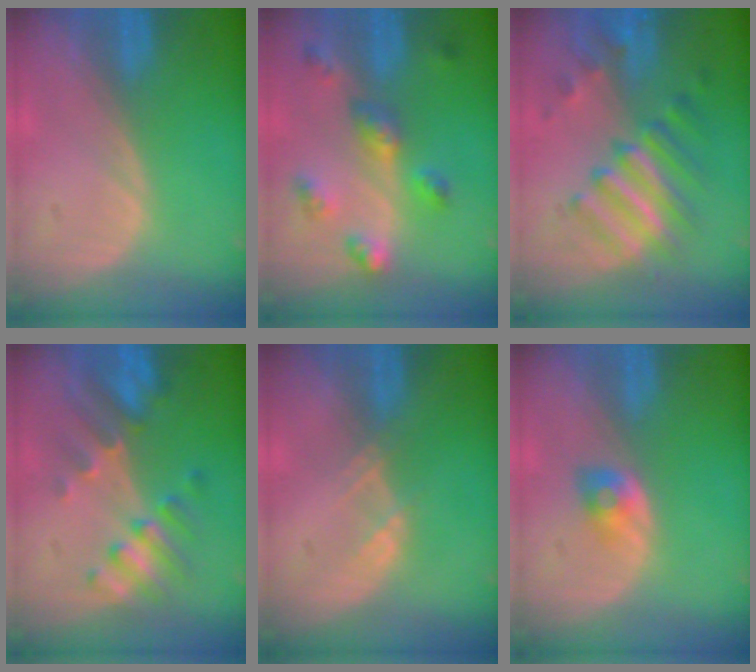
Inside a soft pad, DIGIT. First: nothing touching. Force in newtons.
{"total": 6.1, "press": 5.7, "slide": 2.2}
{"total": 9.5, "press": 8.4, "slide": 4.4}
{"total": 7.7, "press": 6.9, "slide": 3.3}
{"total": 1.5, "press": 1.4, "slide": 0.2}
{"total": 2.6, "press": 2.4, "slide": 1.0}